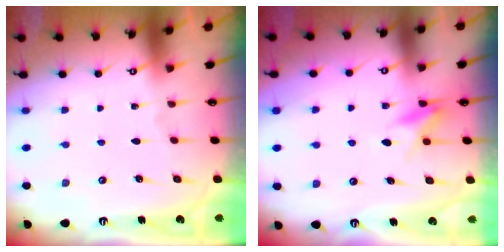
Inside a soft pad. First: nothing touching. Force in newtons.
{"total": 7.4, "press": 7.3, "slide": 1.1}